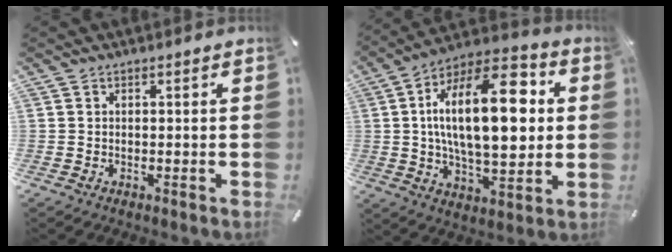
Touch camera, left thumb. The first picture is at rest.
{"total": 24.8, "force": [3.9, 12.1, 21.3], "torque": [-0.364, -0.009, 0.052]}